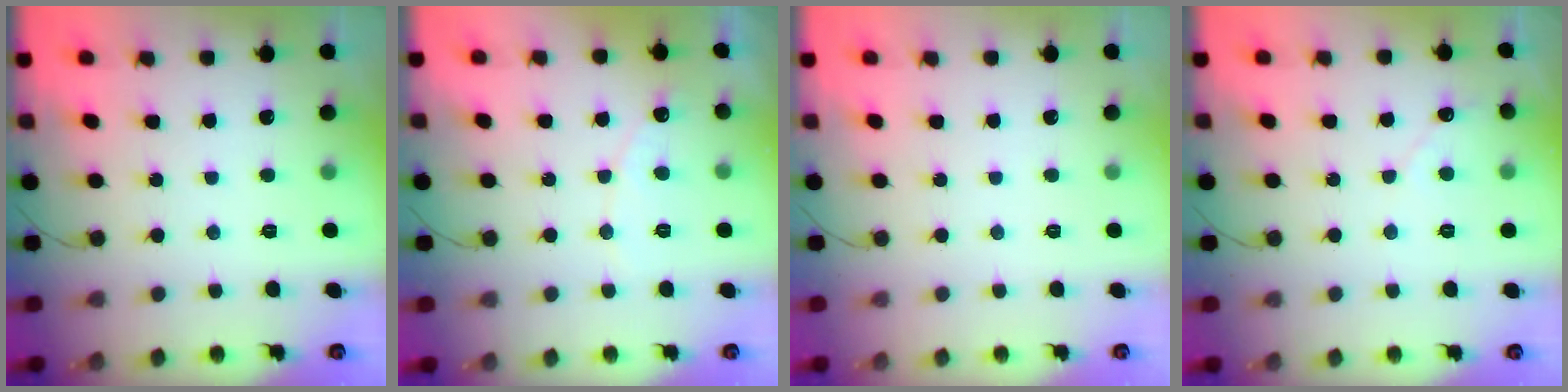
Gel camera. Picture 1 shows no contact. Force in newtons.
{"total": 4.5, "press": 4.5, "slide": 0.4}
{"total": 0.0}
{"total": 2.7, "press": 2.7, "slide": 0.3}